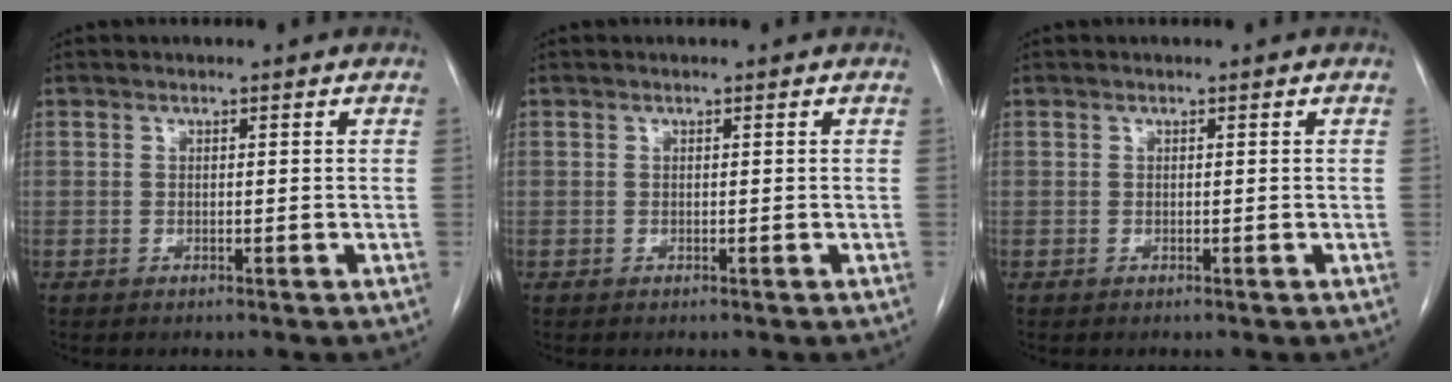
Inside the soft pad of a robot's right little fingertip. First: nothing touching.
{"total": 0.0}
{"total": 0.0}